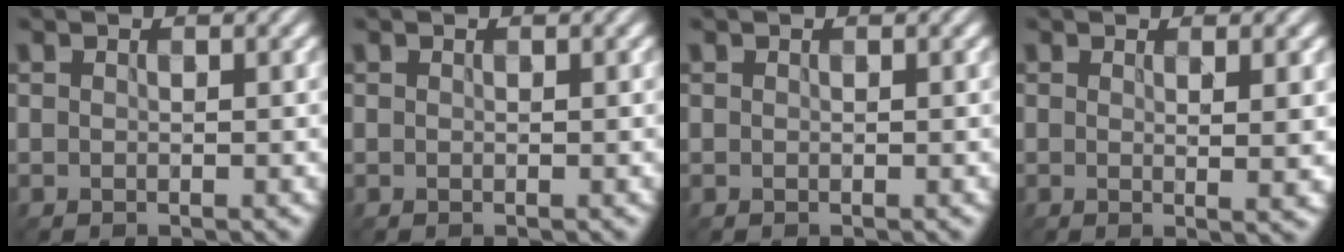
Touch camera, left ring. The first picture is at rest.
{"total": 0.0}
{"total": 0.0}
{"total": 3.5, "force": [0.6, 0.9, 3.3], "torque": [-0.040, -0.003, 0.007]}